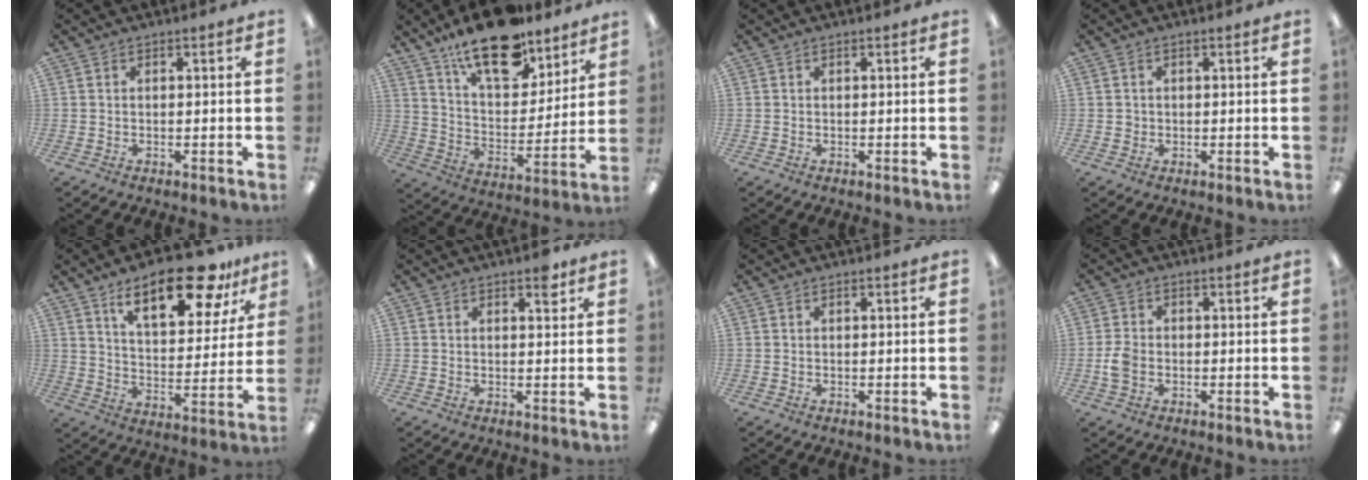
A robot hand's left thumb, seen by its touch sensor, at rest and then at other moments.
{"total": 19.3, "force": [14.5, 8.0, 10.0], "torque": [-0.166, -0.085, 0.250]}
{"total": 0.0}
{"total": 1.0, "force": [0.0, 1.0, 0.2], "torque": [-0.004, 0.005, -0.002]}
{"total": 18.7, "force": [12.3, 7.2, 12.2], "torque": [-0.176, -0.062, 0.198]}
{"total": 3.6, "force": [2.3, 1.5, 2.3], "torque": [-0.017, -0.009, 0.033]}
{"total": 0.0}
{"total": 3.9, "force": [-0.9, 2.8, 2.6], "torque": [-0.052, 0.005, -0.016]}